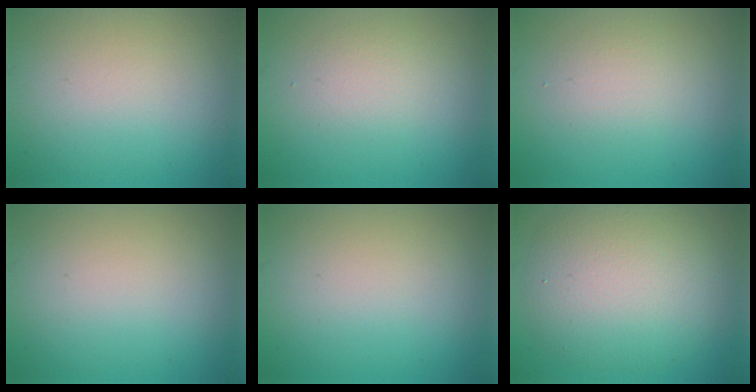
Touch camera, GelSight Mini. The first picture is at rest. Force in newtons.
{"total": 1.6, "press": 1.6, "slide": 0.0}
{"total": 1.8, "press": 1.8, "slide": 0.1}
{"total": 0.0}
{"total": 0.0}
{"total": 7.8, "press": 7.8, "slide": 0.5}